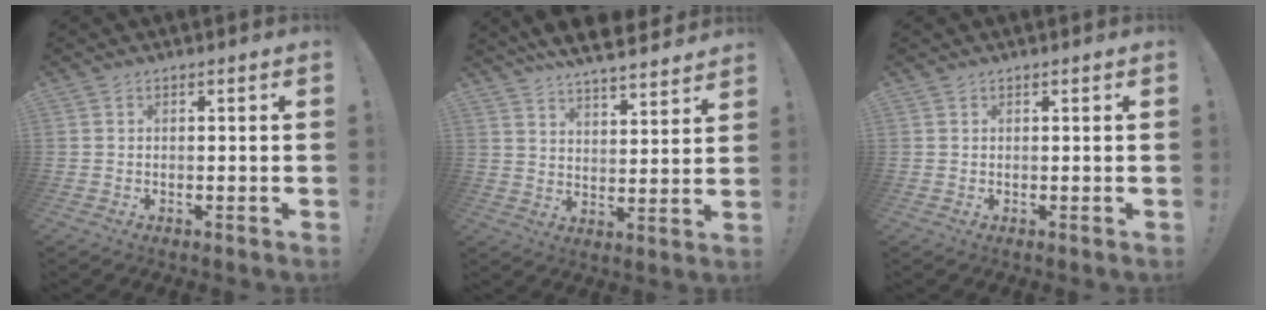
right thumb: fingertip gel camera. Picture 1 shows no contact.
{"total": 8.5, "force": [7.7, 1.6, 3.1], "torque": [-0.053, -0.062, 0.139]}
{"total": 0.0}